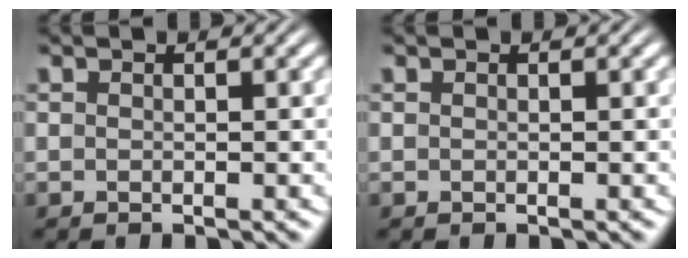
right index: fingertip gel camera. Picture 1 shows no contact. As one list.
[{"total": 0.0}]